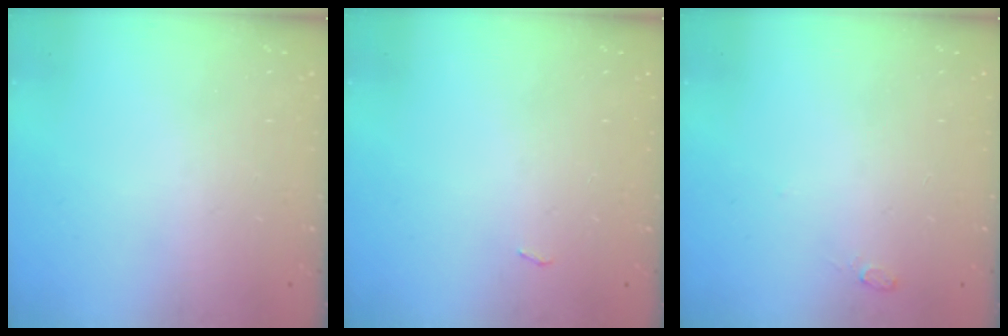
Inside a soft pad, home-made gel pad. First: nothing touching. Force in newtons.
{"total": 2.7, "press": 2.3, "slide": 1.4}
{"total": 4.3, "press": 3.7, "slide": 2.2}